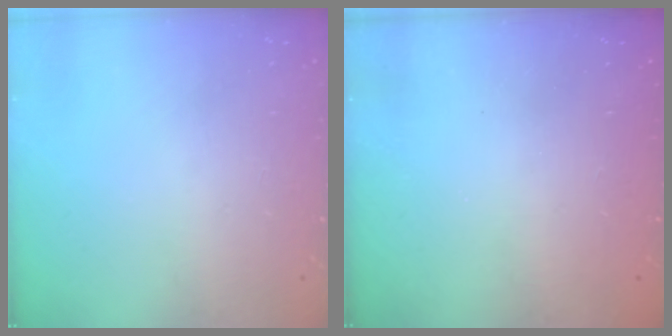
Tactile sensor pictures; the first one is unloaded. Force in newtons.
{"total": 2.3, "press": 2.1, "slide": 0.8}